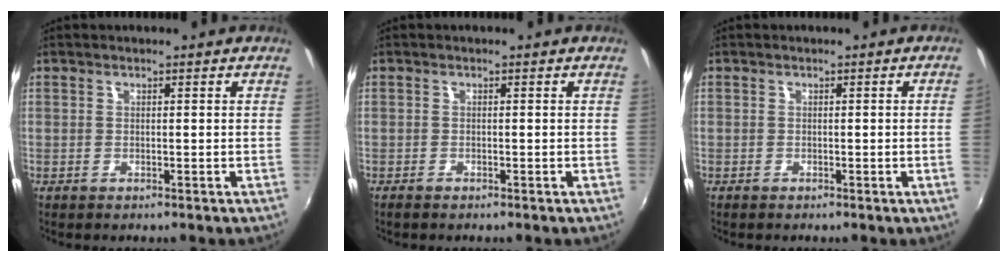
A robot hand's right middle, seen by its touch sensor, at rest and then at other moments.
{"total": 0.8, "force": [-0.7, 0.3, 0.3], "torque": [-0.007, -0.005, -0.016]}
{"total": 1.3, "force": [-0.1, -0.8, 1.1], "torque": [-0.007, -0.011, -0.001]}